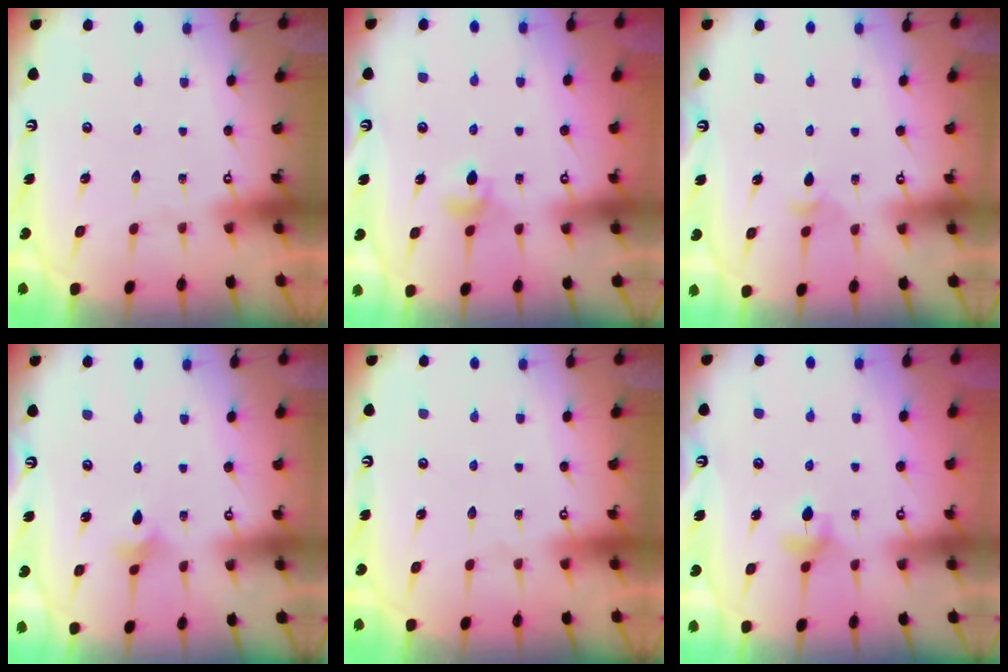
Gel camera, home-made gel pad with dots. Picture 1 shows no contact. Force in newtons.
{"total": 5.0, "press": 4.9, "slide": 0.8}
{"total": 4.2, "press": 4.1, "slide": 0.9}
{"total": 2.1, "press": 2.0, "slide": 0.5}
{"total": 0.0}
{"total": 5.0, "press": 4.9, "slide": 0.9}